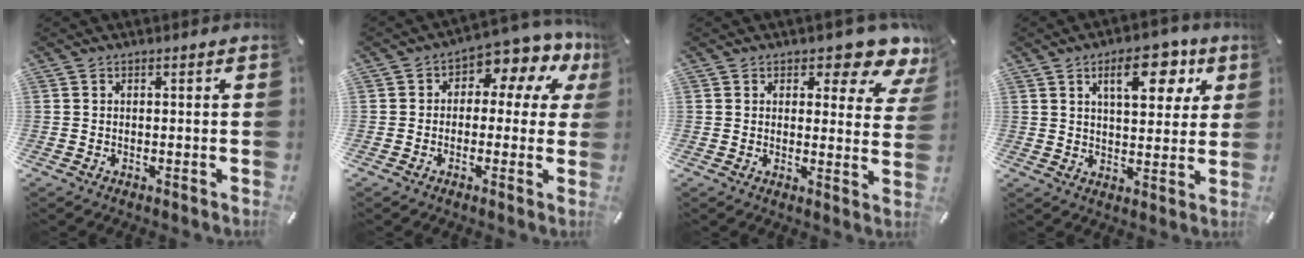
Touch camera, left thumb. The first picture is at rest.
{"total": 7.6, "force": [2.2, 4.9, 5.4], "torque": [-0.077, -0.015, 0.038]}
{"total": 7.6, "force": [5.7, 3.3, 3.8], "torque": [-0.036, -0.045, 0.093]}
{"total": 12.3, "force": [6.1, 6.2, 8.7], "torque": [-0.113, -0.014, 0.097]}